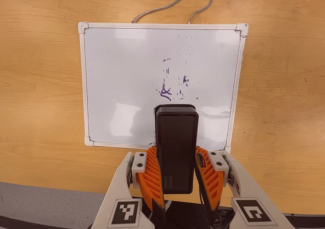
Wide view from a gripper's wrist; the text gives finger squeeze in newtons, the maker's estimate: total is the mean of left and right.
{"total": 9.4, "left": 7.7, "right": 11.1}